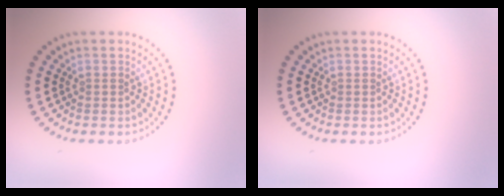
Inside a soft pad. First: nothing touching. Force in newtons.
{"total": 0.0}